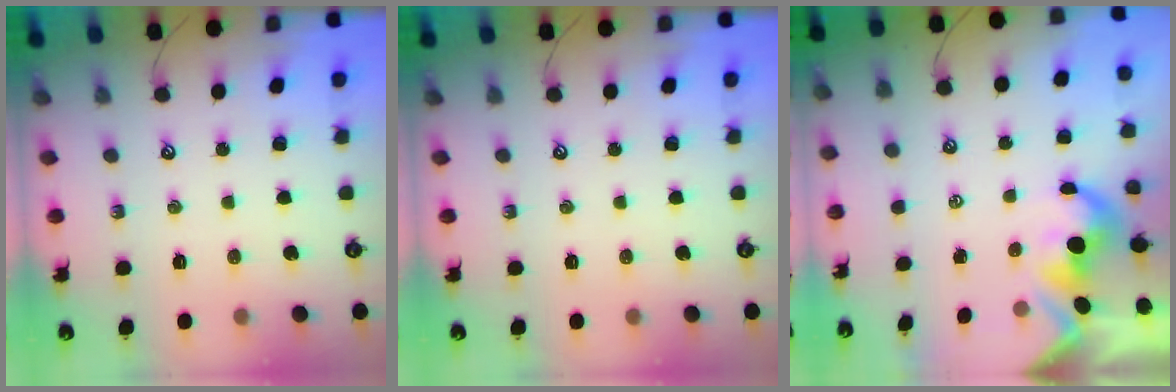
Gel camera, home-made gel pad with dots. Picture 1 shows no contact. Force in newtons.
{"total": 0.0}
{"total": 1.7, "press": 1.4, "slide": 0.9}